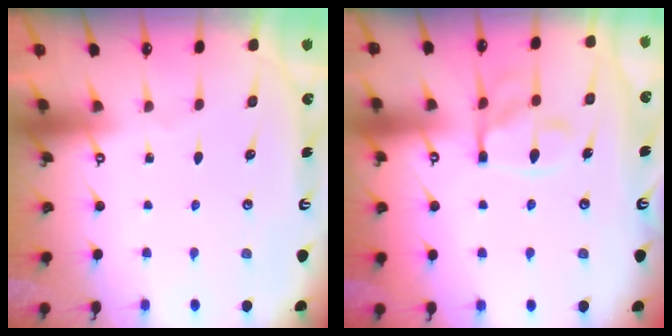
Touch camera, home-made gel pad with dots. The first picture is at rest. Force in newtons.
{"total": 13.3, "press": 13.2, "slide": 1.4}